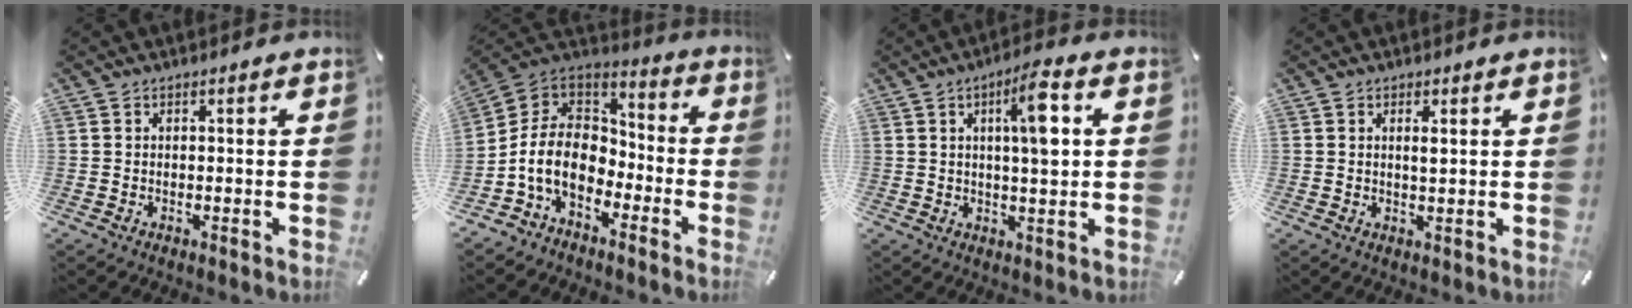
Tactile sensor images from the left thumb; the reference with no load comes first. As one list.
[{"total": 12.5, "force": [-5.4, 9.1, 6.5], "torque": [-0.163, 0.017, -0.105]}, {"total": 9.1, "force": [2.4, 1.9, 8.5], "torque": [-0.141, -0.003, 0.031]}, {"total": 1.9, "force": [0.6, 0.5, 1.8], "torque": [-0.036, 0.001, 0.009]}]